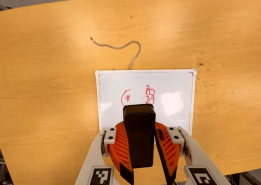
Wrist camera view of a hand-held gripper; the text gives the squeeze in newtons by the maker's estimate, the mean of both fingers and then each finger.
{"total": 10.1, "left": 9.7, "right": 10.6}